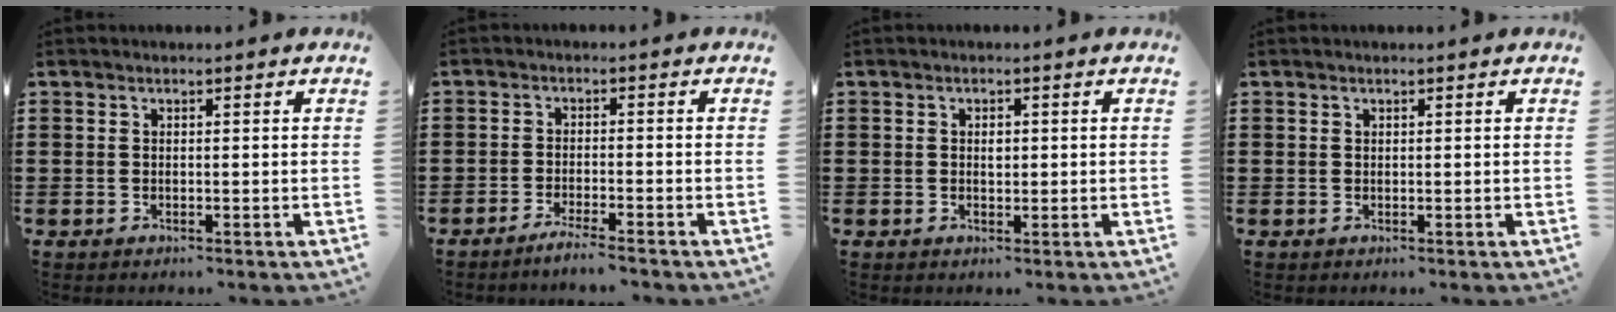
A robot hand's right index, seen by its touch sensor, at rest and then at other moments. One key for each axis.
{"total": 2.8, "fx": -2.5, "fy": -0.5, "fz": 1.1, "tx": -0.017, "ty": 0.000, "tz": -0.047}
{"total": 1.4, "fx": 0.2, "fy": 0.8, "fz": 1.1, "tx": -0.023, "ty": 0.005, "tz": 0.002}
{"total": 0.0}